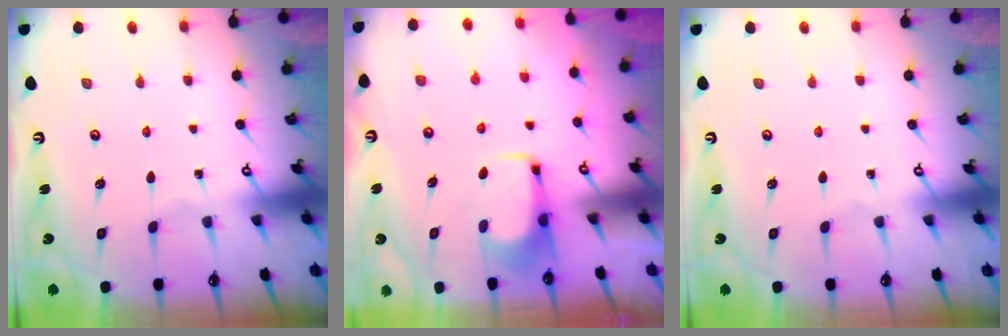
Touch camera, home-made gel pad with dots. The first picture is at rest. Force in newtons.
{"total": 1.7, "press": 1.6, "slide": 0.5}
{"total": 0.0}